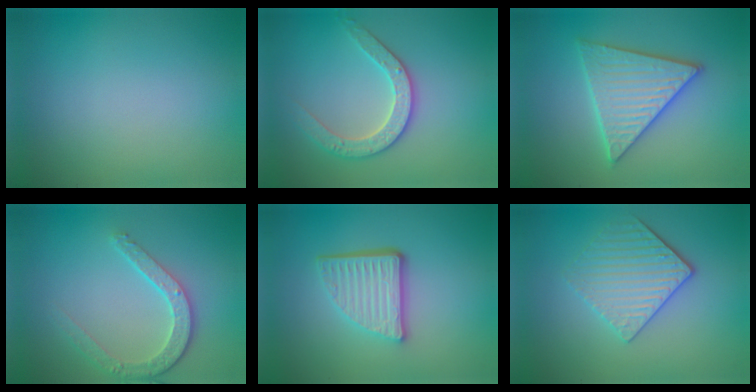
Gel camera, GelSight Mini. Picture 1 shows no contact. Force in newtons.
{"total": 3.1, "press": 3.1, "slide": 0.2}
{"total": 5.6, "press": 5.5, "slide": 0.7}
{"total": 3.6, "press": 2.9, "slide": 2.1}
{"total": 5.0, "press": 3.6, "slide": 3.6}
{"total": 3.9, "press": 3.5, "slide": 1.7}